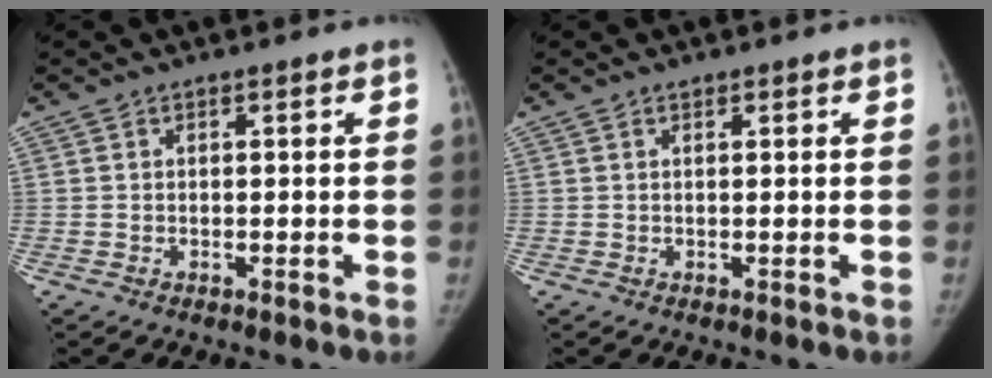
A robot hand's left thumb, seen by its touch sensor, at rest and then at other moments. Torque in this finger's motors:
{"motor_torque": [0.05, -0.17, 0.25, -0.38, 0.02]}